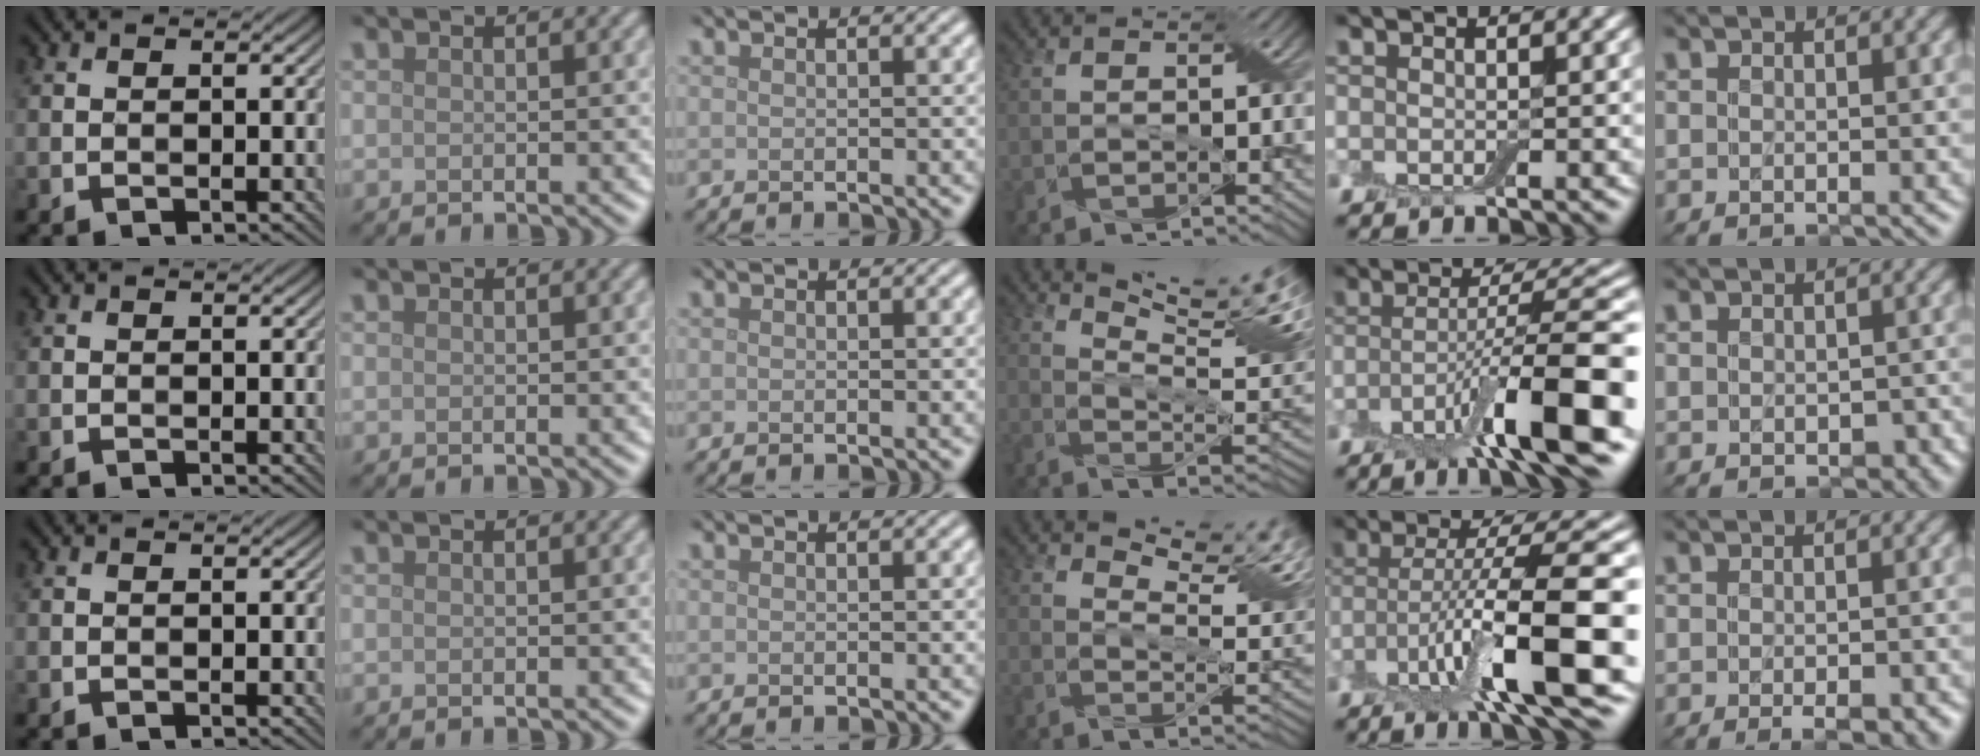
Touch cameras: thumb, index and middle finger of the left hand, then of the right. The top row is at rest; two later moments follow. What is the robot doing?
{"motion": "wrap", "object": "cling film"}